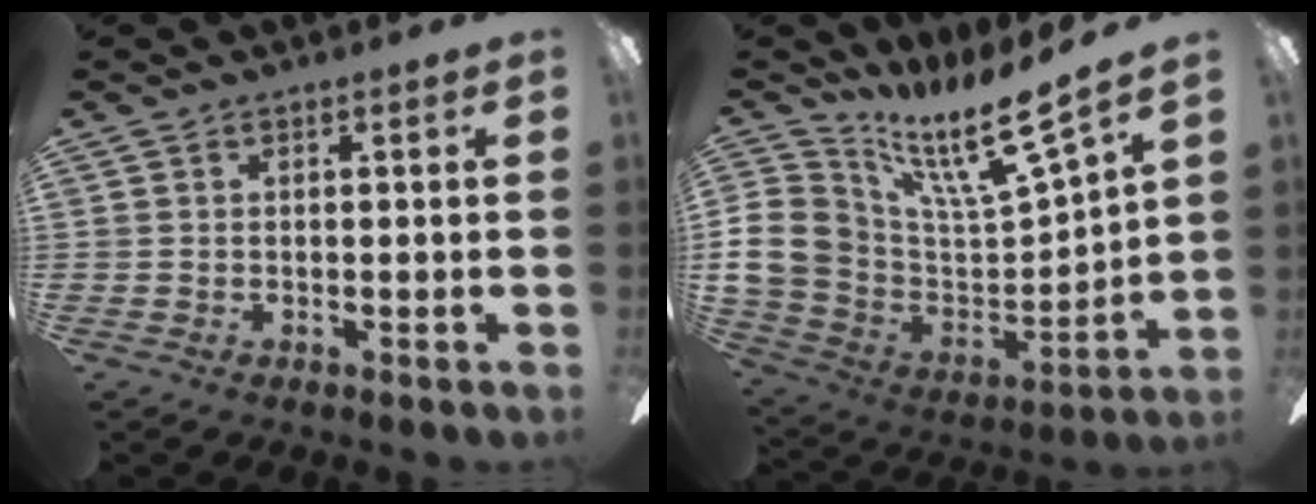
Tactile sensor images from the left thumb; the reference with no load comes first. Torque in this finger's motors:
{"motor_torque": [2.39, 2.26, 1.94, -0.83, 0.20]}